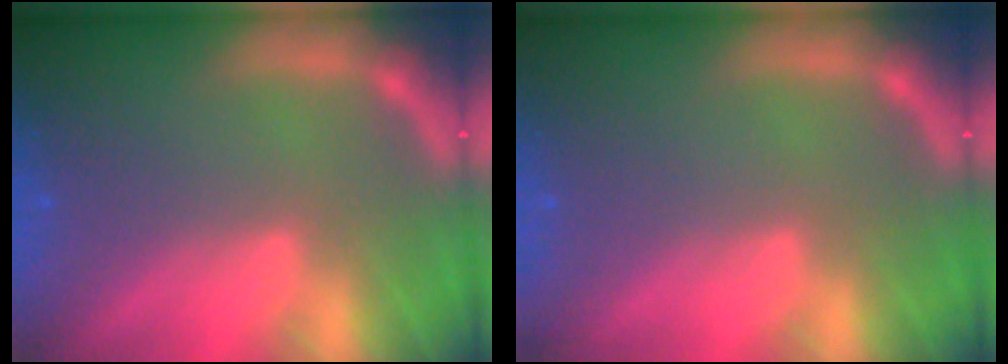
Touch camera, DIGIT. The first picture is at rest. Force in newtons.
{"total": 0.0}